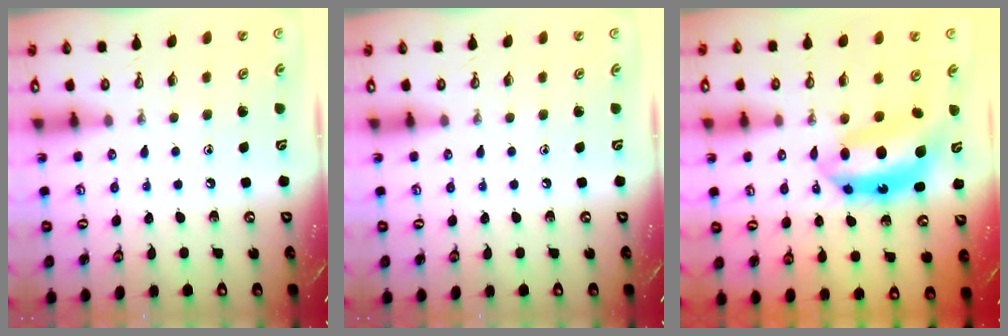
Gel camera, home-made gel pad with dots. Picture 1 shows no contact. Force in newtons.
{"total": 0.0}
{"total": 9.9, "press": 9.8, "slide": 1.3}